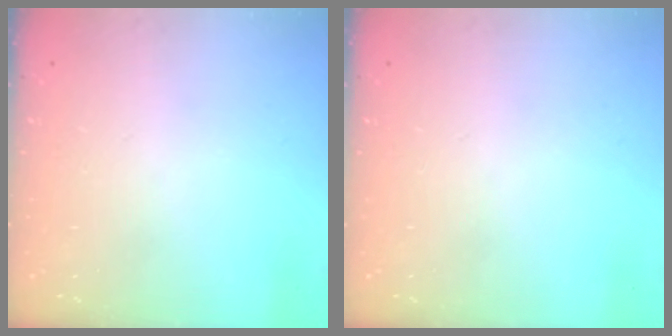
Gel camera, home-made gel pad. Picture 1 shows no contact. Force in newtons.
{"total": 0.0}